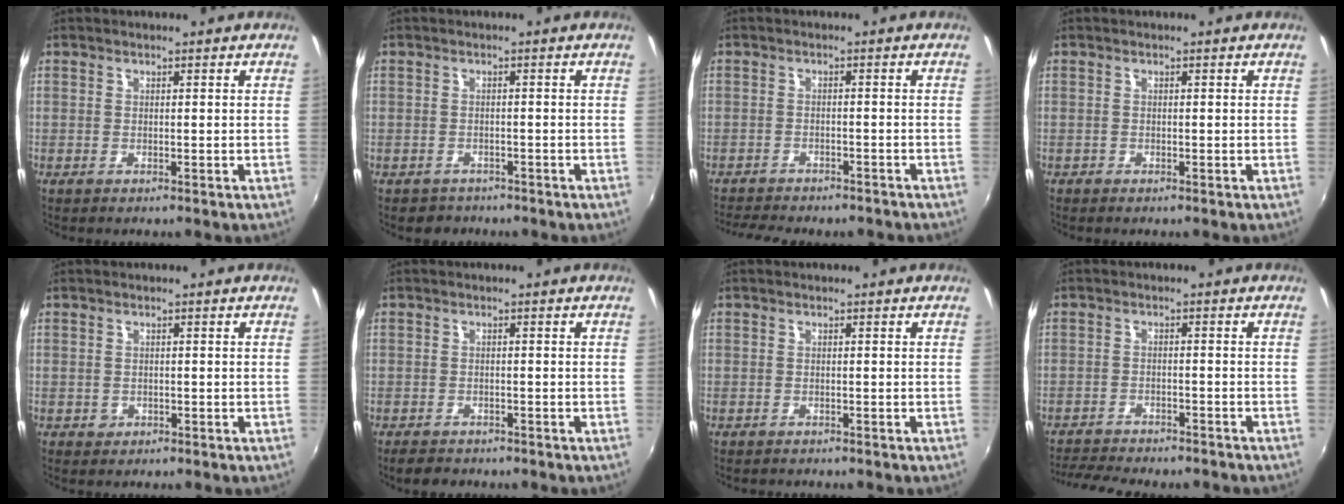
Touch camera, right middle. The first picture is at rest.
{"total": 2.7, "force": [-1.9, 1.8, 0.1], "torque": [-0.008, -0.001, -0.029]}
{"total": 8.0, "force": [-7.2, 2.0, 2.8], "torque": [-0.072, -0.017, -0.109]}
{"total": 0.6, "force": [-0.5, 0.3, 0.1], "torque": [-0.002, -0.004, -0.011]}
{"total": 1.4, "force": [-0.4, 1.3, 0.3], "torque": [-0.005, -0.003, -0.004]}
{"total": 3.1, "force": [-2.5, 1.7, 0.8], "torque": [-0.025, -0.006, -0.044]}
{"total": 0.9, "force": [-0.8, 0.4, 0.0], "torque": [-0.005, -0.002, -0.013]}
{"total": 9.1, "force": [-8.3, 1.8, 3.2], "torque": [-0.086, -0.019, -0.129]}